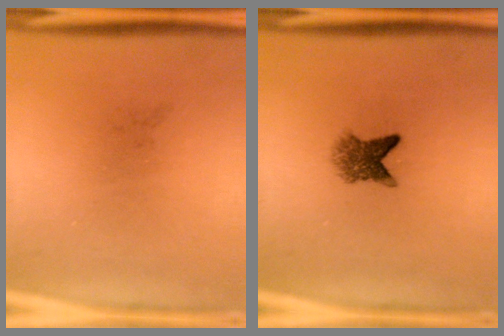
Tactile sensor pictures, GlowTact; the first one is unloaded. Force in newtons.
{"total": 3.6}